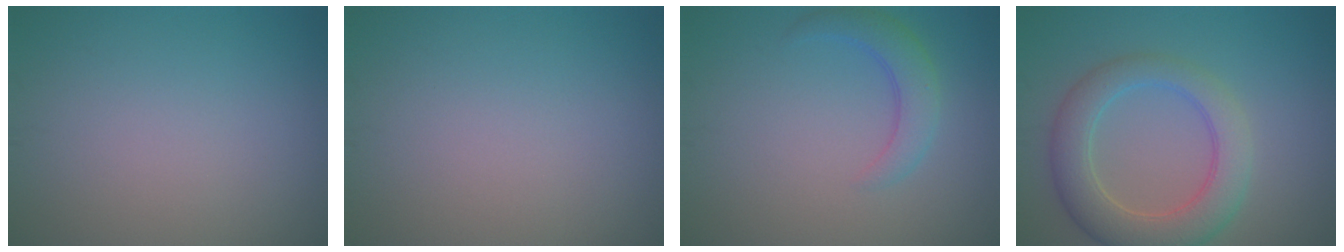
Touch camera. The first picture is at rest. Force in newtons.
{"total": 0.0}
{"total": 2.9, "press": 2.9, "slide": 0.2}
{"total": 5.7, "press": 5.7, "slide": 0.2}